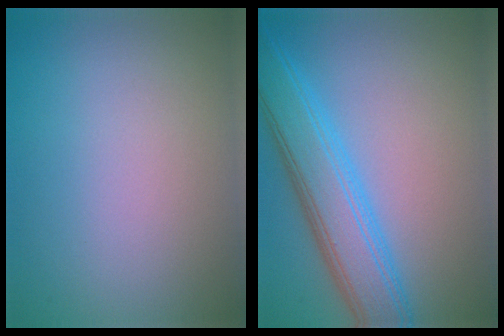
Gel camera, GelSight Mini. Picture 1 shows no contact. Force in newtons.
{"total": 6.9, "press": 6.9, "slide": 0.1}